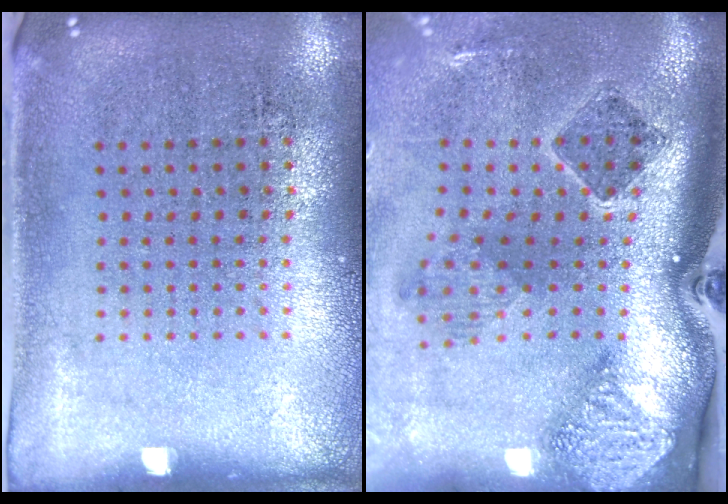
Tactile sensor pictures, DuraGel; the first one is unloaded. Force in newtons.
{"total": 2.8, "press": 1.9, "slide": 2.1}